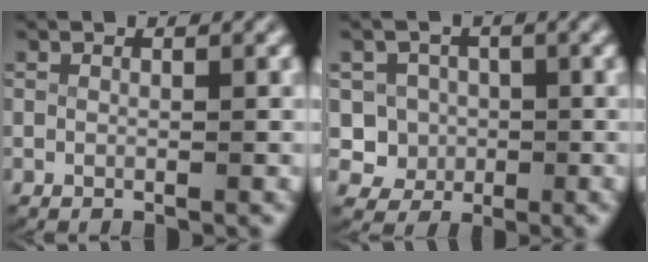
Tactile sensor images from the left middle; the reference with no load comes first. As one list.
[{"total": 7.8, "force": [-1.2, 7.4, 2.1], "torque": [-0.066, -0.030, -0.017]}]